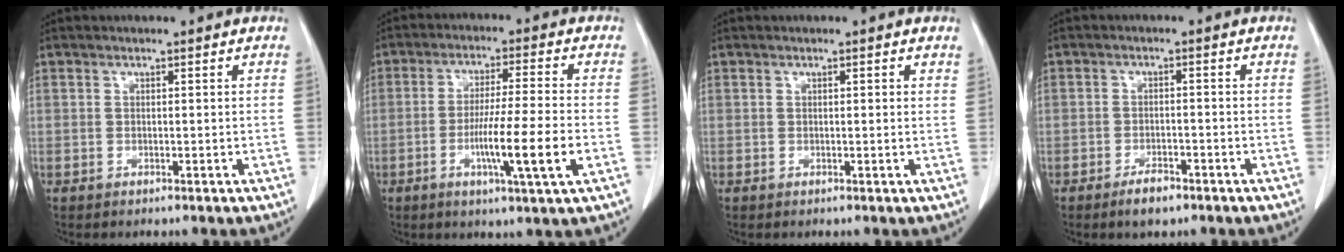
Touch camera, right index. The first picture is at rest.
{"total": 10.6, "force": [-3.2, -0.7, 10.1], "torque": [-0.182, -0.013, -0.056]}
{"total": 0.8, "force": [0.4, 0.1, 0.7], "torque": [-0.013, 0.001, 0.003]}
{"total": 3.3, "force": [-2.4, 1.3, 1.9], "torque": [-0.034, 0.000, -0.037]}